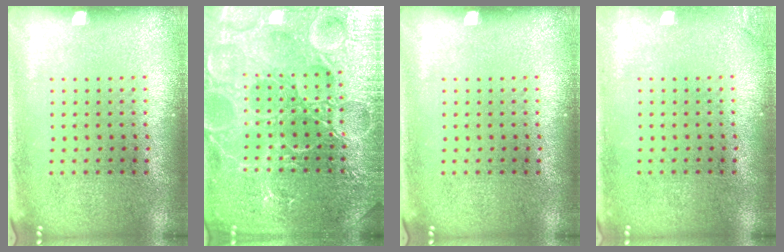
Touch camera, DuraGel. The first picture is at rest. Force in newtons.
{"total": 7.2, "press": 7.2, "slide": 0.9}
{"total": 0.0}
{"total": 0.9, "press": 0.9, "slide": 0.2}